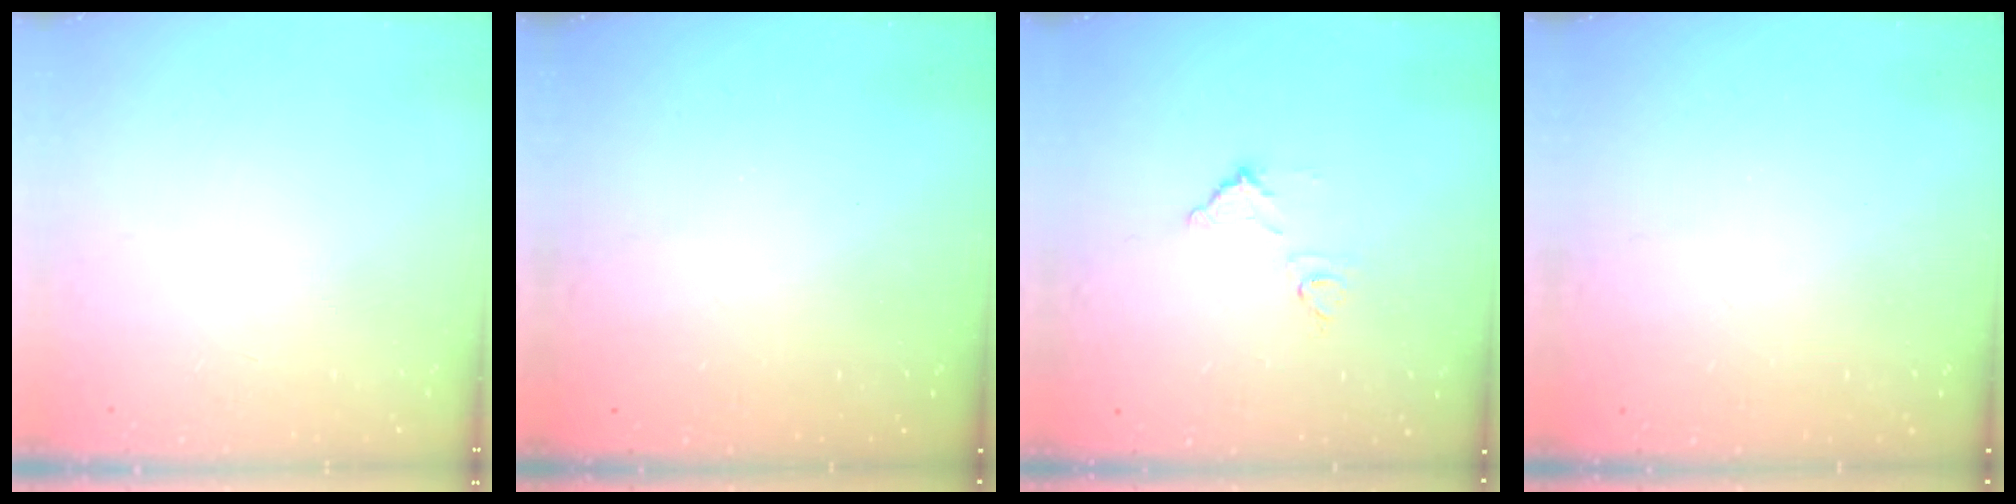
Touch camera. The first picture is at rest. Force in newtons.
{"total": 3.3, "press": 3.3, "slide": 0.1}
{"total": 7.3, "press": 7.3, "slide": 0.3}
{"total": 3.3, "press": 3.3, "slide": 0.1}